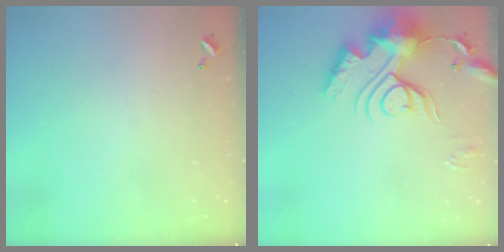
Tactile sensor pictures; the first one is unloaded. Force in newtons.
{"total": 18.4, "press": 18.3, "slide": 1.8}